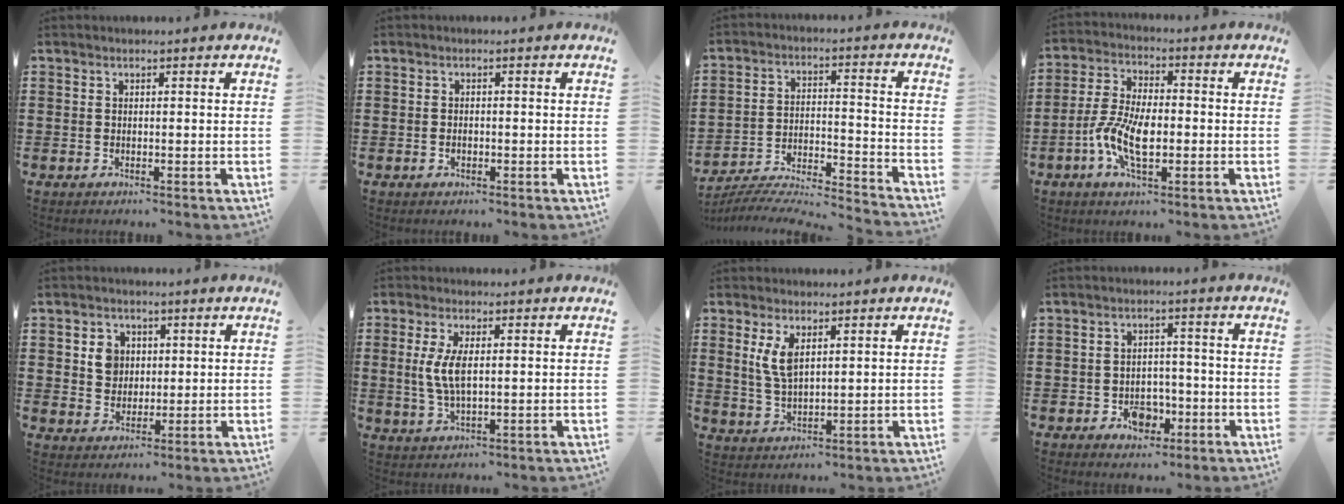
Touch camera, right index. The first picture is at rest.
{"total": 0.8, "force": [-0.3, 0.3, 0.7], "torque": [-0.016, -0.004, -0.003]}
{"total": 6.2, "force": [-6.0, 0.1, 1.8], "torque": [-0.040, -0.010, -0.122]}
{"total": 8.8, "force": [-2.4, 4.0, 7.5], "torque": [-0.176, -0.007, -0.051]}
{"total": 4.2, "force": [1.0, 3.8, 1.6], "torque": [-0.037, 0.011, 0.014]}
{"total": 5.6, "force": [0.6, 2.2, 5.1], "torque": [-0.123, -0.002, 0.003]}
{"total": 4.8, "force": [1.9, 2.1, 3.9], "torque": [-0.083, 0.005, 0.033]}
{"total": 4.7, "force": [-2.1, 3.3, 2.6], "torque": [-0.042, 0.003, -0.038]}